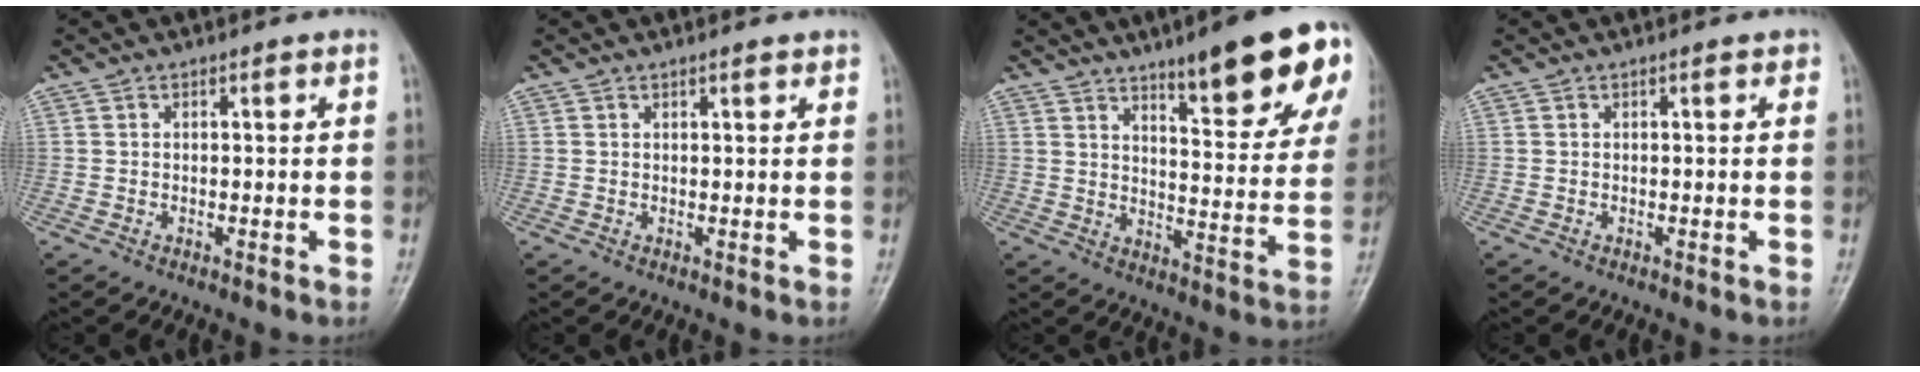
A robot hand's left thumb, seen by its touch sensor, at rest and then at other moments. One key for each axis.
{"total": 1.3, "fx": 0.9, "fy": 0.4, "fz": 0.9, "tx": -0.009, "ty": -0.003, "tz": 0.011}
{"total": 19.3, "fx": 11.5, "fy": 4.2, "fz": 15.0, "tx": -0.167, "ty": -0.052, "tz": 0.161}
{"total": 0.8, "fx": 0.3, "fy": 0.4, "fz": 0.7, "tx": -0.005, "ty": 0.002, "tz": 0.001}